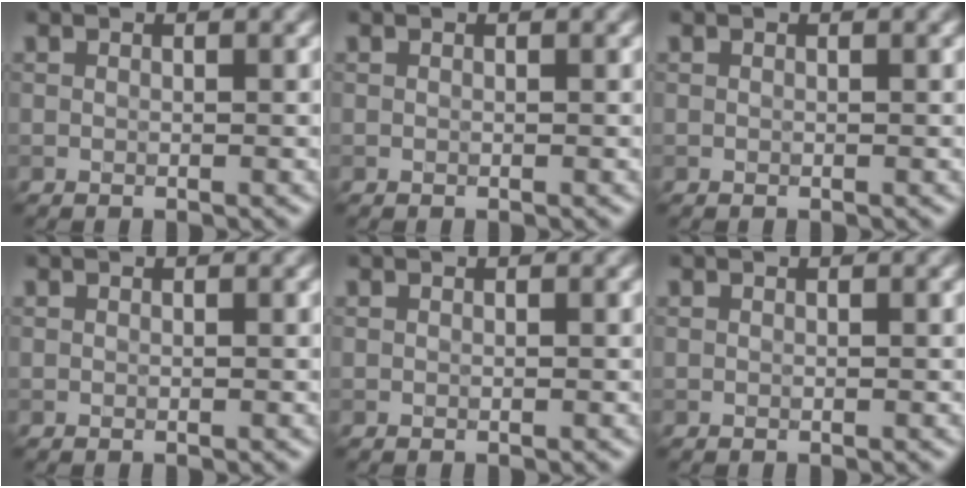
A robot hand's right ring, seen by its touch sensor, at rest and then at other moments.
{"total": 0.0}
{"total": 0.0}
{"total": 0.0}
{"total": 0.0}
{"total": 0.0}